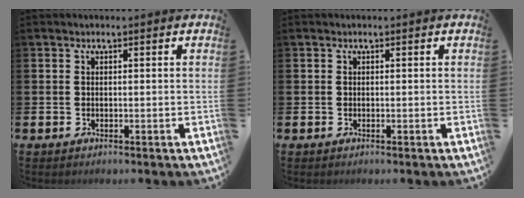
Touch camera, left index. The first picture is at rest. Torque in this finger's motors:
{"motor_torque": [0.00, 0.00, 0.00, 0.00]}